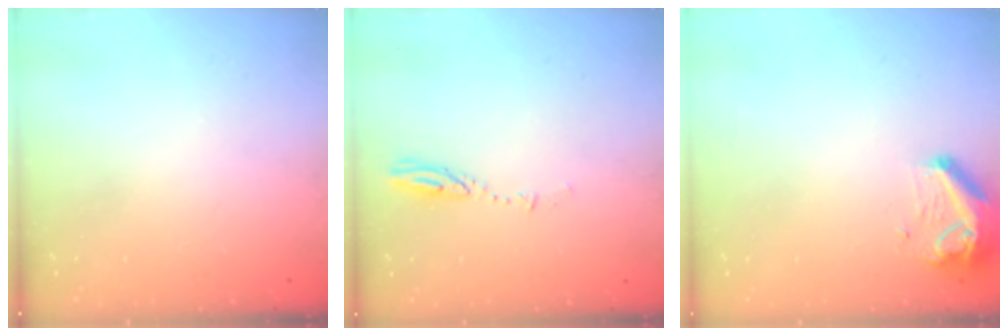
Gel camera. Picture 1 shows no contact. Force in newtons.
{"total": 3.1, "press": 3.1, "slide": 0.3}
{"total": 9.3, "press": 9.2, "slide": 1.6}